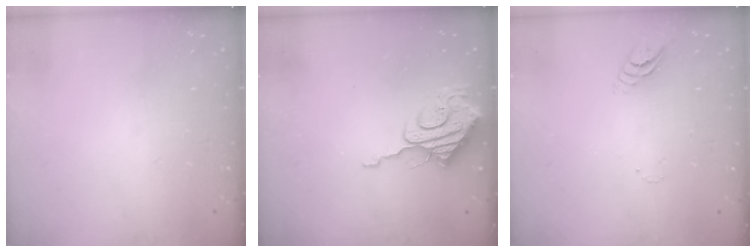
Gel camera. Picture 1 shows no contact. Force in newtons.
{"total": 9.8, "press": 9.7, "slide": 0.7}
{"total": 3.6, "press": 3.6, "slide": 0.3}